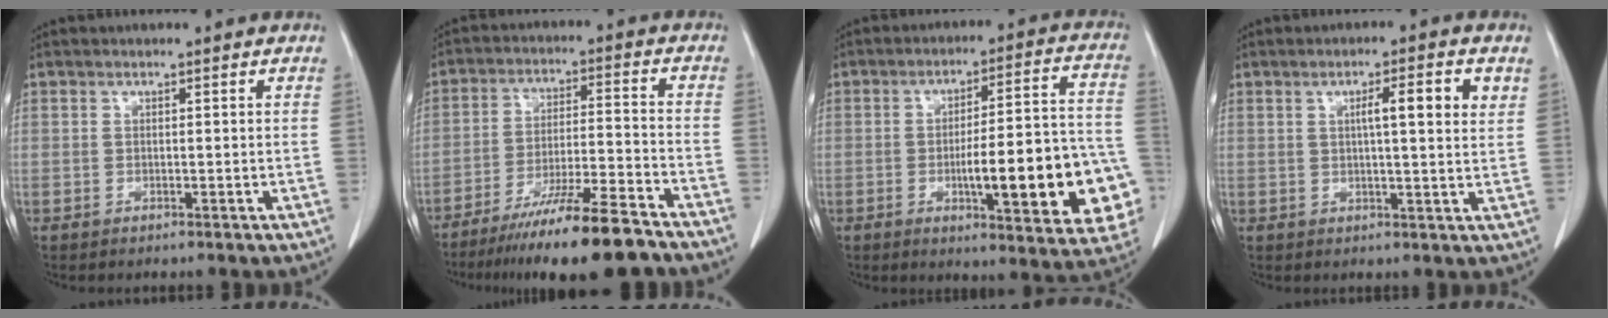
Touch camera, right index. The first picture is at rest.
{"total": 15.7, "force": [-12.3, 0.4, 9.7], "torque": [-0.162, -0.026, -0.201]}
{"total": 19.5, "force": [-5.2, 3.8, 18.4], "torque": [-0.174, 0.027, -0.054]}
{"total": 6.1, "force": [2.1, 0.5, 5.7], "torque": [-0.091, 0.006, 0.028]}